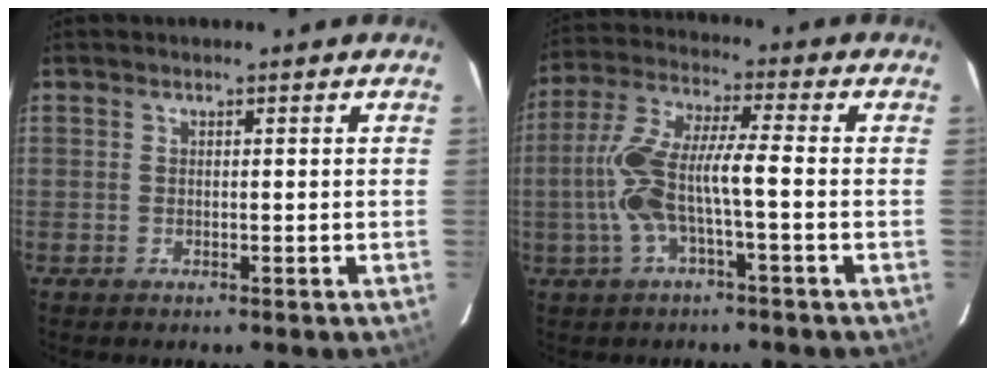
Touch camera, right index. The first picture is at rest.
{"total": 9.8, "force": [-2.1, 1.2, 9.5], "torque": [-0.207, 0.023, -0.044]}